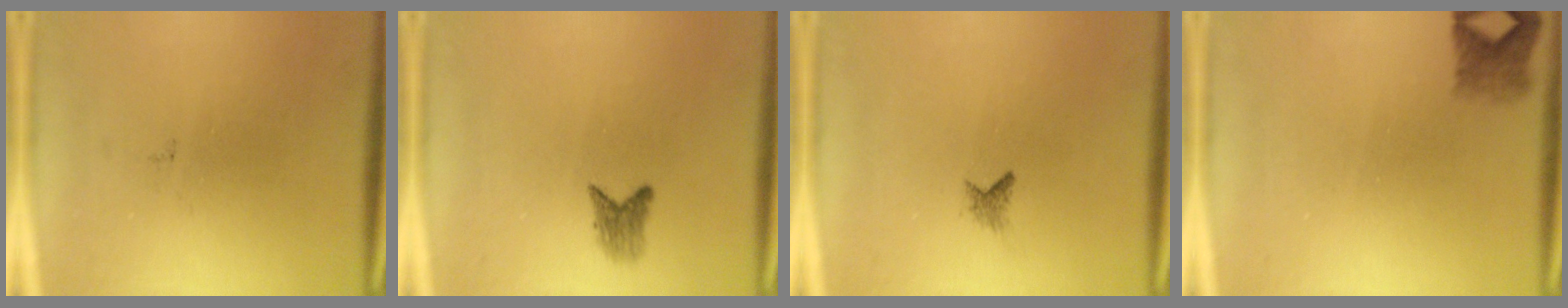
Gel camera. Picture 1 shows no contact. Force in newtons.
{"total": 1.8}
{"total": 0.9}
{"total": 2.4}